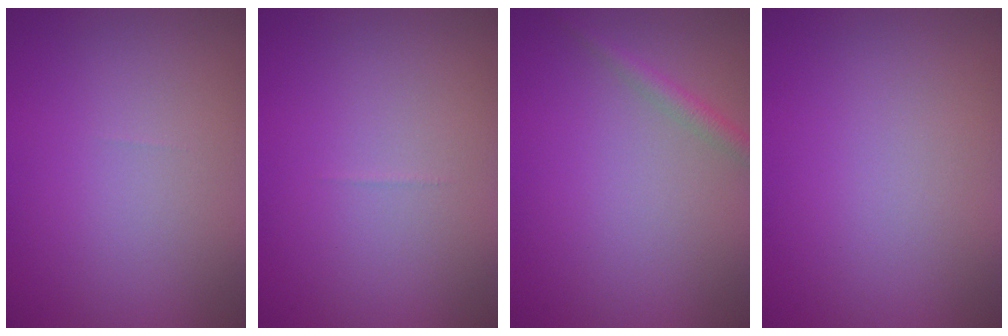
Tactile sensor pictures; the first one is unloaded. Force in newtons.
{"total": 0.0}
{"total": 1.5, "press": 1.5, "slide": 0.0}
{"total": 0.0}